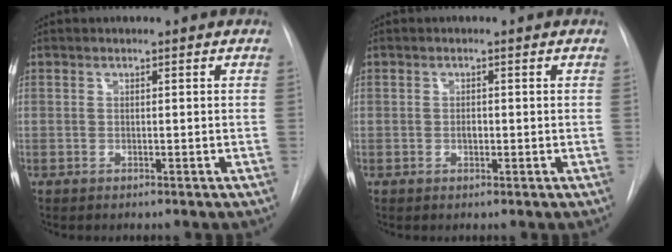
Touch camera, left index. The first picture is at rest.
{"total": 0.9, "force": [-0.1, 0.6, 0.7], "torque": [-0.013, 0.001, -0.002]}